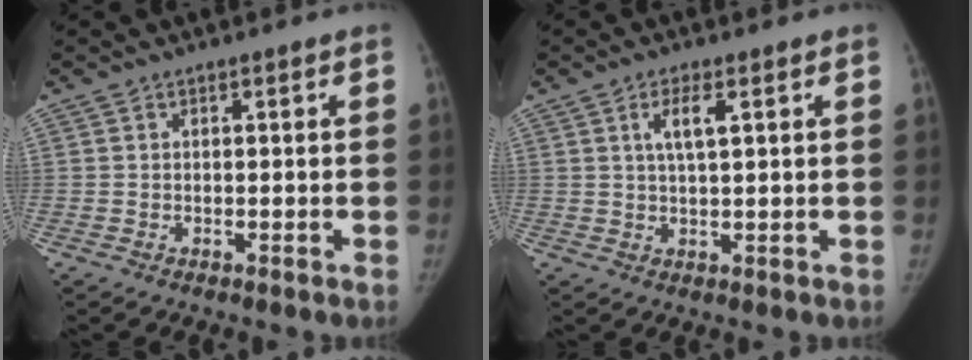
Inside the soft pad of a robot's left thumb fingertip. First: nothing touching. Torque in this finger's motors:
{"motor_torque": [-0.17, 0.12, 0.45, -0.32, 0.15]}